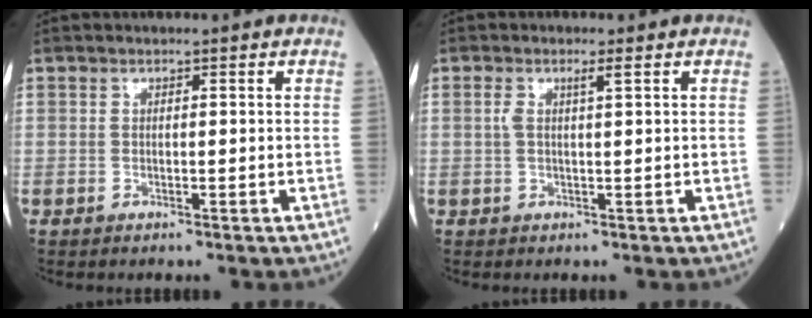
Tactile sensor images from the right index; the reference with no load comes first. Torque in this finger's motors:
{"motor_torque": [0.39, 0.33, 0.24, 0.07]}